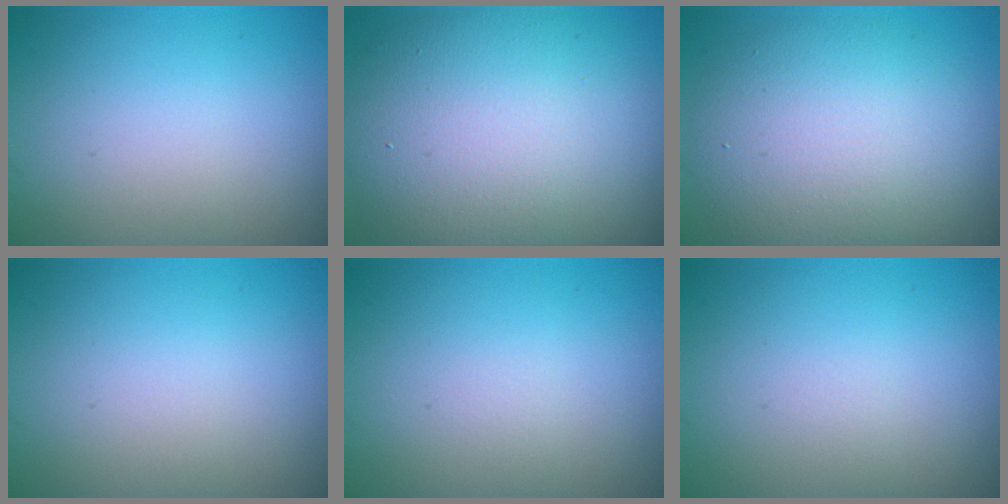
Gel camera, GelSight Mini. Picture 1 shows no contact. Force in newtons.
{"total": 12.9, "press": 12.8, "slide": 0.7}
{"total": 8.6, "press": 8.6, "slide": 0.5}
{"total": 0.0}
{"total": 0.0}
{"total": 0.0}